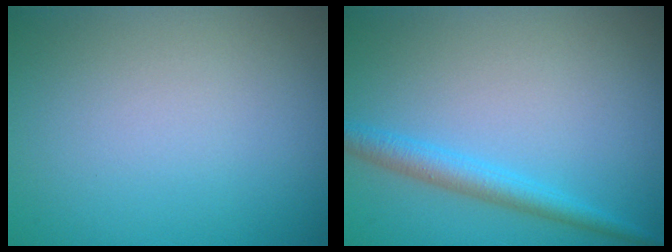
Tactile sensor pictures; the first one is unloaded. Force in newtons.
{"total": 2.6, "press": 2.6, "slide": 0.1}